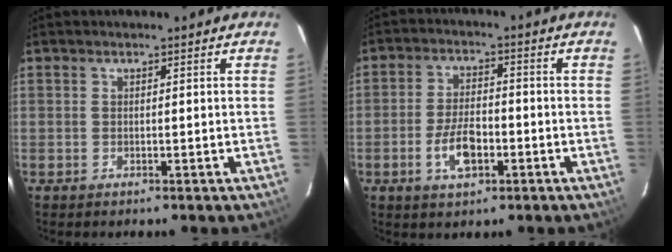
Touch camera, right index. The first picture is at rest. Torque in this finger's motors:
{"motor_torque": [1.23, -0.38, 0.57, 0.05]}